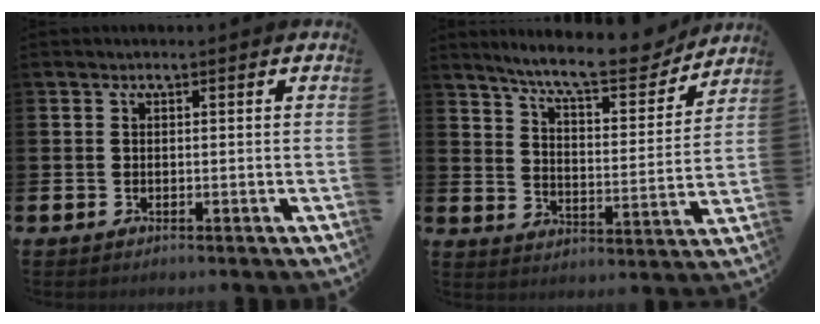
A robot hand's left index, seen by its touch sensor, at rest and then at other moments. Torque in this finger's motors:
{"motor_torque": [0.82, -1.02, 0.74, 0.14]}